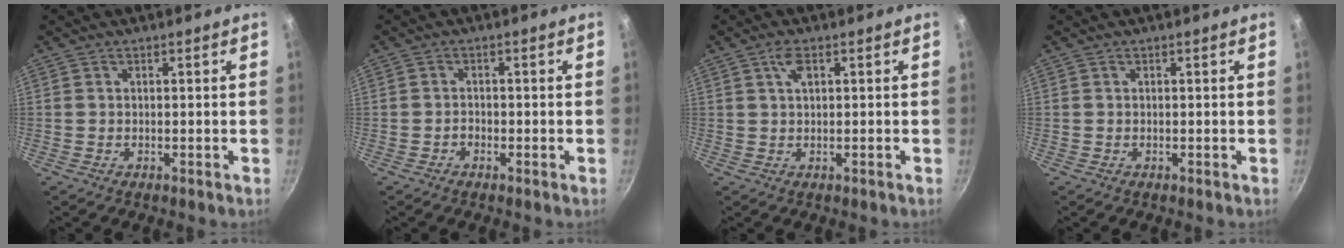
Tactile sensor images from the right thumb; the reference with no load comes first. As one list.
[{"total": 1.0, "force": [-0.8, 0.6, 0.4], "torque": [-0.006, 0.008, -0.015]}, {"total": 2.4, "force": [0.9, 0.9, 2.1], "torque": [-0.039, 0.002, 0.016]}, {"total": 0.0}]